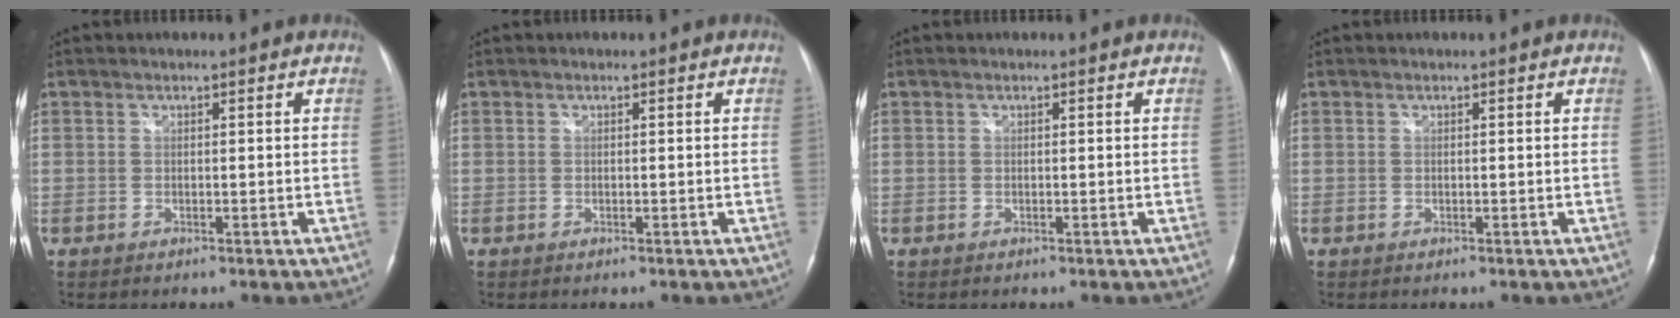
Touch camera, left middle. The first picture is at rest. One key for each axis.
{"total": 0.0}
{"total": 0.0}
{"total": 0.0}